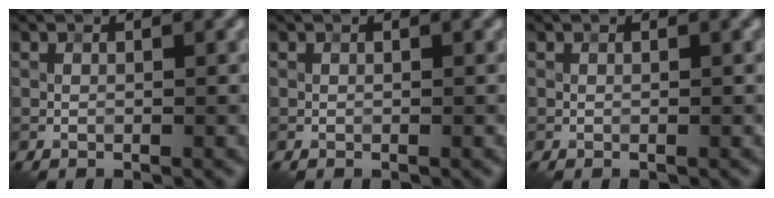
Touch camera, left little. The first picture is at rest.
{"total": 0.0}
{"total": 0.0}